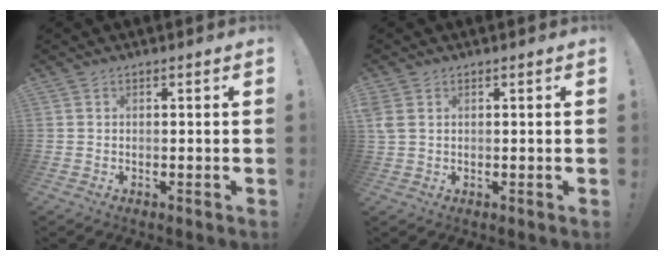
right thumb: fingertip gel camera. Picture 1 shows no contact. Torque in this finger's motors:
{"motor_torque": [0.17, 0.14, -0.09, 0.13, 0.08]}